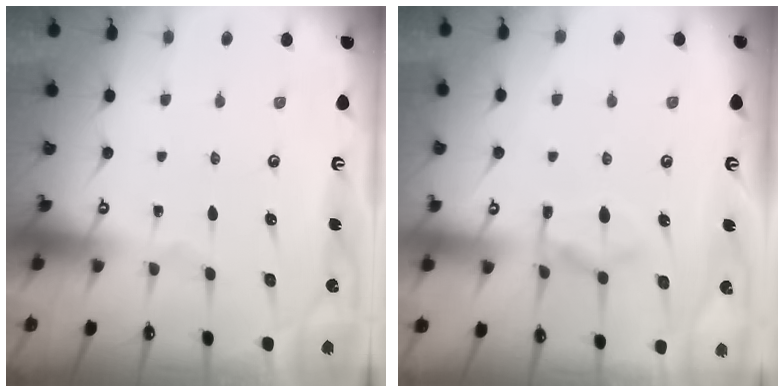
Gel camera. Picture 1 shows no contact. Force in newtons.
{"total": 3.8, "press": 3.5, "slide": 1.5}